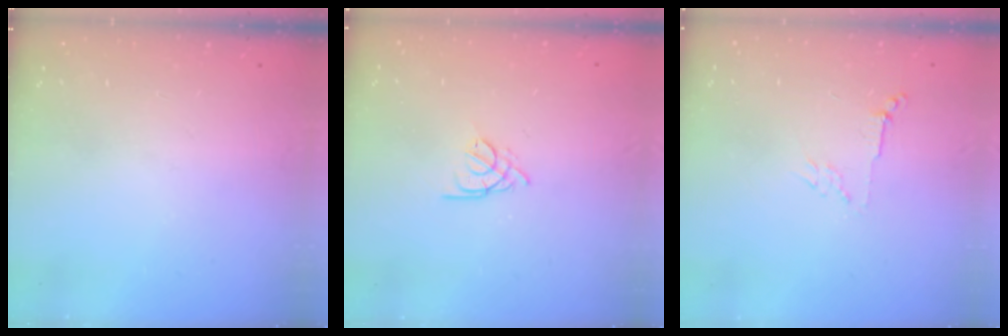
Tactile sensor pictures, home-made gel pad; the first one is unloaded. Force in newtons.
{"total": 2.7, "press": 2.6, "slide": 0.5}
{"total": 4.0, "press": 4.0, "slide": 0.6}